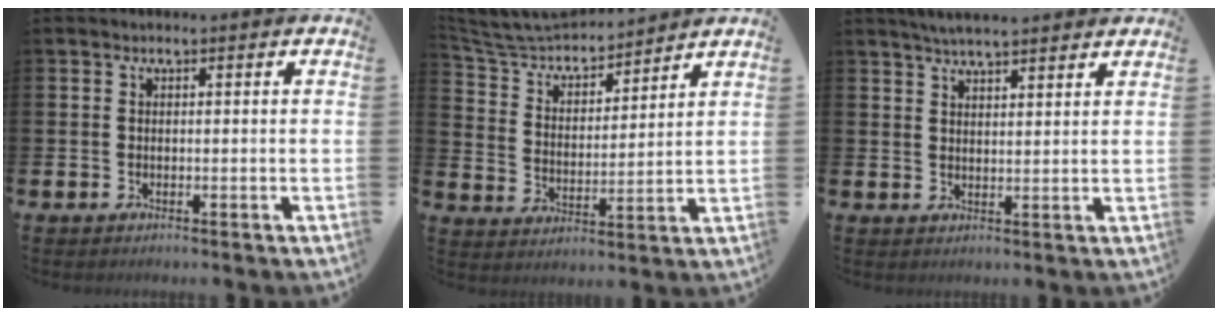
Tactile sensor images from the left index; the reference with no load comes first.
{"total": 6.8, "force": [6.5, 1.5, 1.2], "torque": [-0.056, -0.048, 0.112]}
{"total": 4.3, "force": [4.2, 0.3, 1.2], "torque": [-0.031, -0.012, 0.075]}